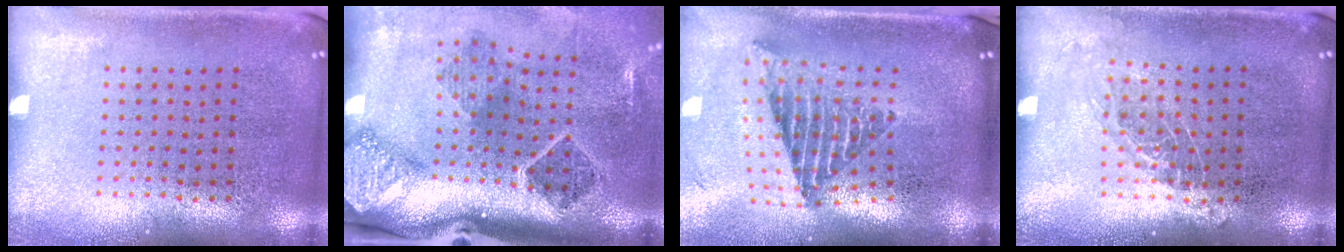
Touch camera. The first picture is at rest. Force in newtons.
{"total": 3.0, "press": 1.9, "slide": 2.3}
{"total": 2.5, "press": 1.7, "slide": 1.9}
{"total": 1.0, "press": 0.9, "slide": 0.5}